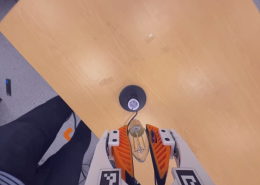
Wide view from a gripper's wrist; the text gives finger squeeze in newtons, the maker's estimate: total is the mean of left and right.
{"total": 23.6, "left": 26.0, "right": 21.3}